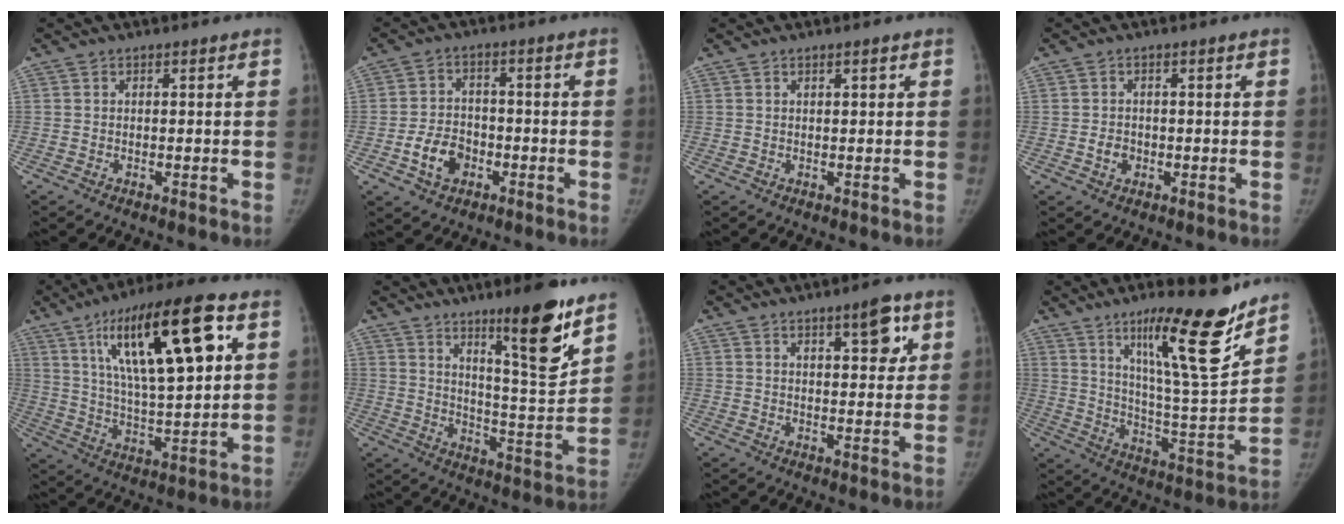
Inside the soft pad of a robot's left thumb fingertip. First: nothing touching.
{"total": 7.2, "force": [-3.0, 5.4, 3.7], "torque": [-0.050, 0.021, -0.051]}
{"total": 0.7, "force": [0.4, 0.1, 0.6], "torque": [-0.006, -0.001, 0.007]}
{"total": 2.5, "force": [-0.8, 2.1, 1.1], "torque": [-0.011, 0.006, -0.012]}
{"total": 22.6, "force": [8.6, 6.5, 19.8], "torque": [-0.312, -0.016, 0.144]}
{"total": 15.0, "force": [9.7, 2.1, 11.3], "torque": [-0.150, -0.079, 0.160]}
{"total": 6.6, "force": [3.4, 2.3, 5.1], "torque": [-0.052, -0.017, 0.046]}
{"total": 19.4, "force": [12.8, 2.9, 14.3], "torque": [-0.190, -0.088, 0.210]}